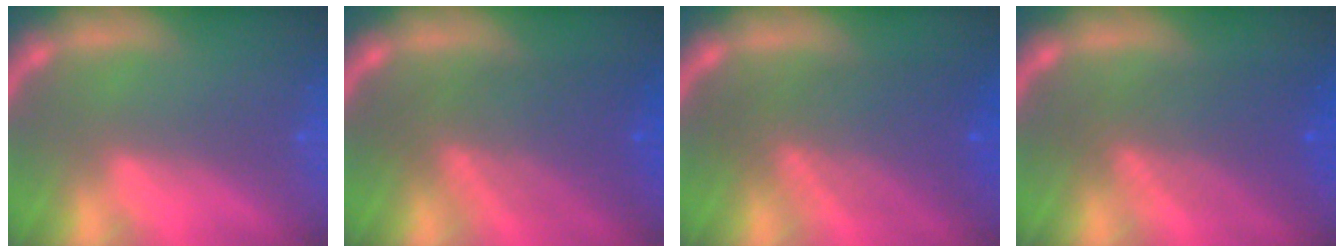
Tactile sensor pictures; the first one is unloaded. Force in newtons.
{"total": 7.1}
{"total": 7.1}
{"total": 6.0}